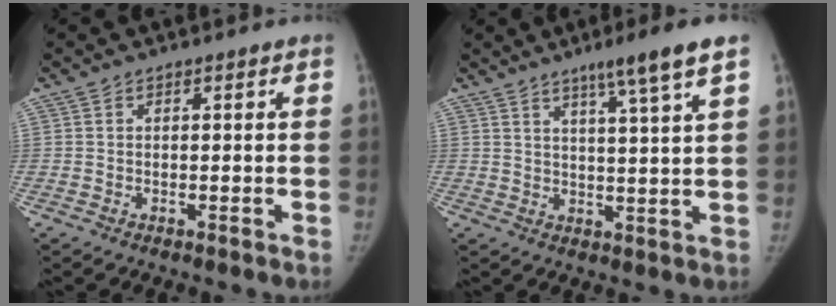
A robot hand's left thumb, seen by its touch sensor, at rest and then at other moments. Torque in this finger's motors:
{"motor_torque": [0.25, -0.36, 0.80, -0.19, 0.16]}